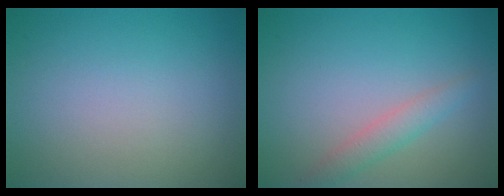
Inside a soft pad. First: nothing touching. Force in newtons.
{"total": 2.0, "press": 2.0, "slide": 0.0}